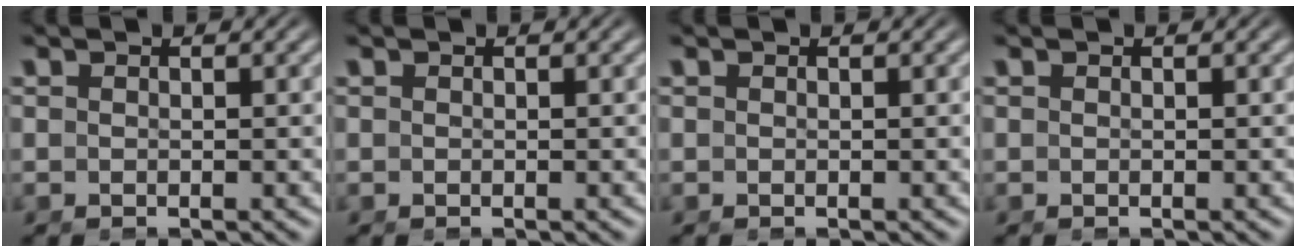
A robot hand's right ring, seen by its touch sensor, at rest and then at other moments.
{"total": 0.0}
{"total": 0.0}
{"total": 0.0}